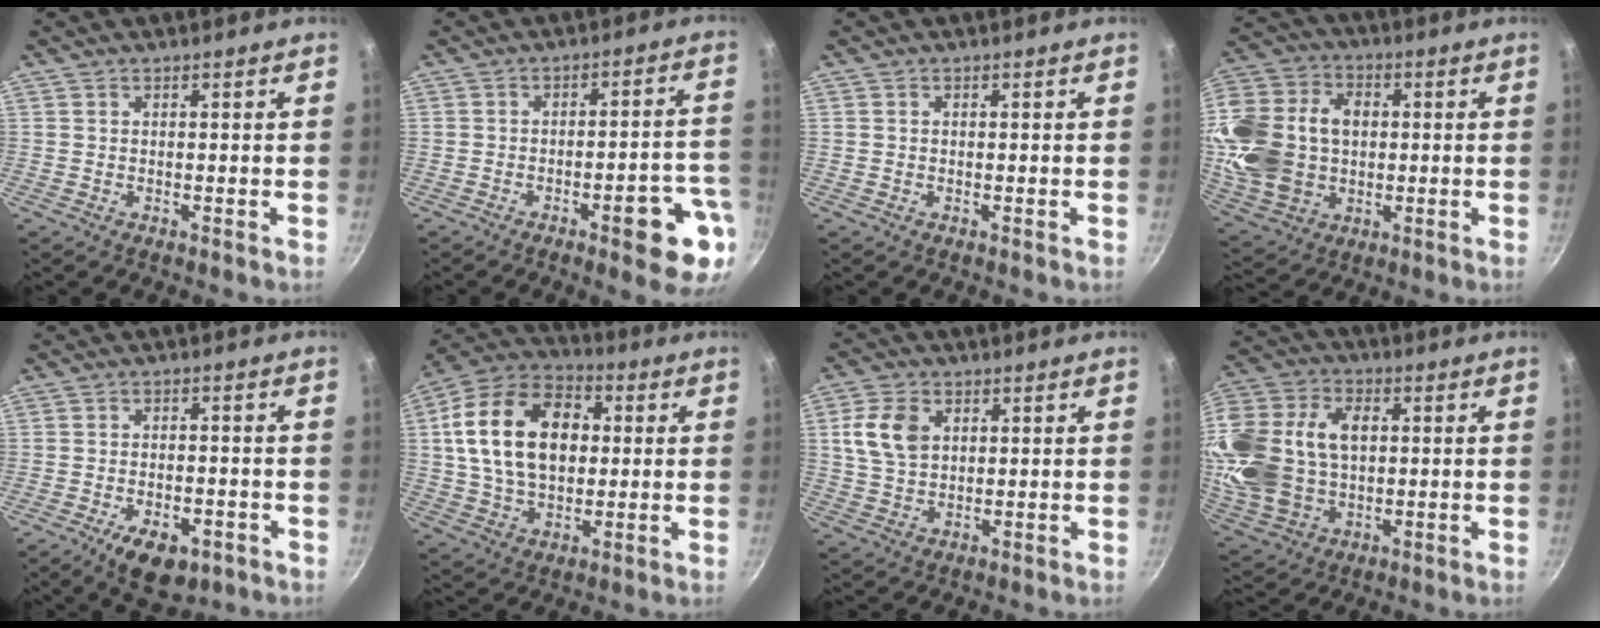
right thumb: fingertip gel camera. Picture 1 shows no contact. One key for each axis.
{"total": 11.9, "fx": -5.2, "fy": 3.4, "fz": 10.1, "tx": -0.097, "ty": 0.035, "tz": -0.062}
{"total": 0.0}
{"total": 20.9, "fx": 0.6, "fy": 15.7, "fz": 13.8, "tx": -0.266, "ty": 0.025, "tz": 0.019}
{"total": 9.2, "fx": -4.5, "fy": 4.9, "fz": 6.4, "tx": -0.080, "ty": 0.015, "tz": -0.057}
{"total": 21.1, "fx": 3.1, "fy": 14.2, "fz": 15.3, "tx": -0.244, "ty": 0.020, "tz": 0.045}
{"total": 8.5, "fx": 2.3, "fy": 6.0, "fz": 5.6, "tx": -0.094, "ty": 0.000, "tz": 0.043}
{"total": 22.7, "fx": 2.2, "fy": 15.9, "fz": 16.1, "tx": -0.323, "ty": 0.023, "tz": 0.047}